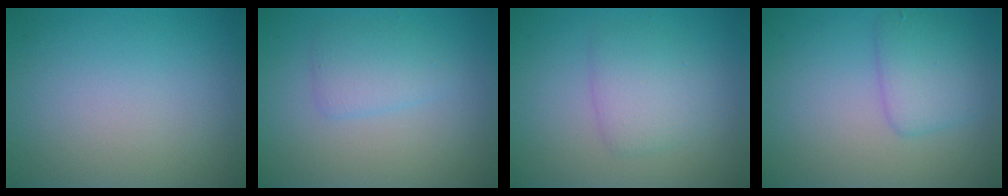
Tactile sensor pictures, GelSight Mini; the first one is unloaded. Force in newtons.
{"total": 2.2, "press": 2.2, "slide": 0.0}
{"total": 2.9, "press": 2.9, "slide": 0.1}
{"total": 3.0, "press": 3.0, "slide": 0.2}